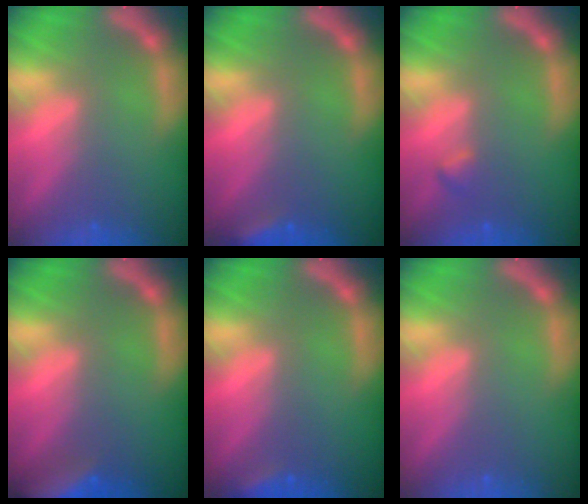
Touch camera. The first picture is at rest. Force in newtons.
{"total": 2.4}
{"total": 0.9}
{"total": 7.5}
{"total": 1.9}
{"total": 0.0}